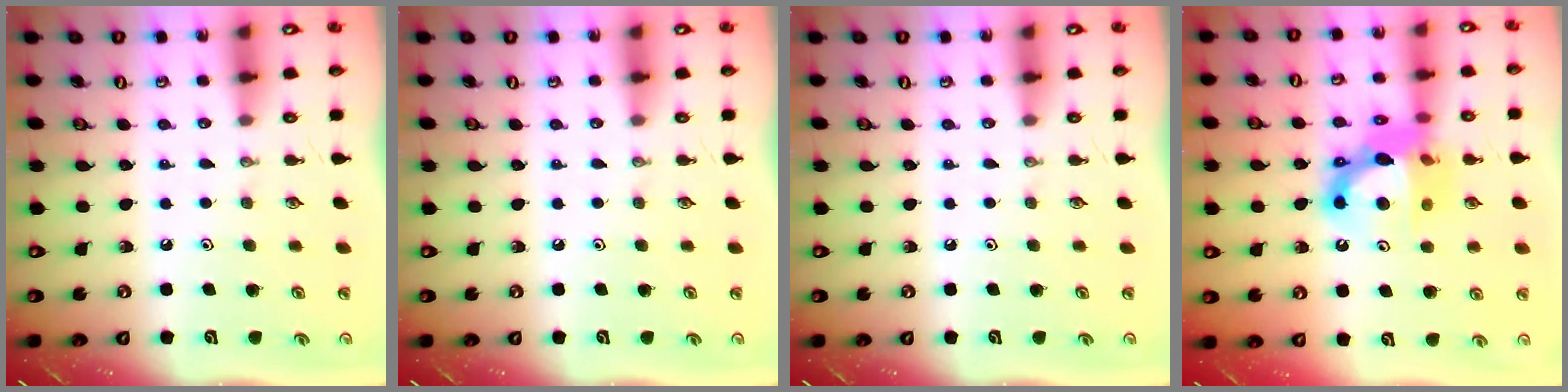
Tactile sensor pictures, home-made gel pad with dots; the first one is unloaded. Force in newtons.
{"total": 0.0}
{"total": 0.0}
{"total": 14.3, "press": 14.3, "slide": 1.1}